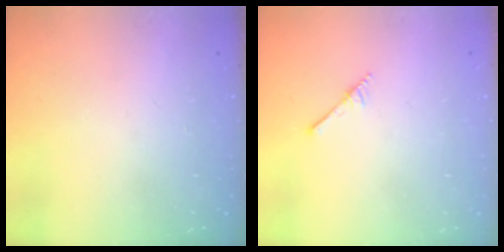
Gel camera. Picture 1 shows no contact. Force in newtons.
{"total": 1.6, "press": 1.6, "slide": 0.2}